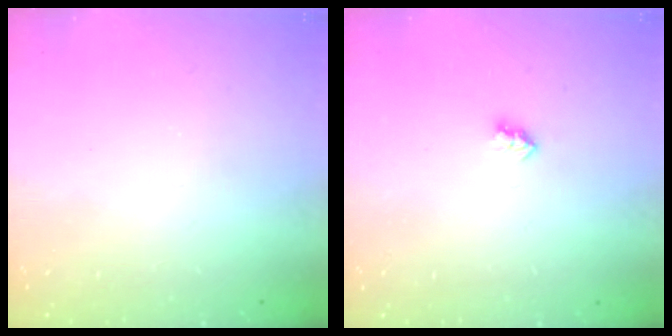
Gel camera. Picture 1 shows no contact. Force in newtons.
{"total": 2.6, "press": 2.6, "slide": 0.4}